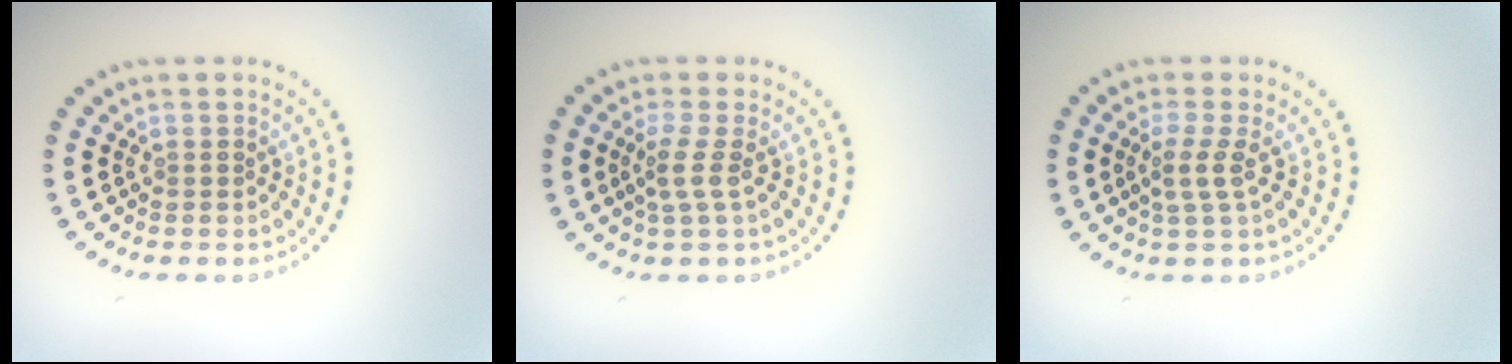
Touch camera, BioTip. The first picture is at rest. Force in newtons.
{"total": 1.9, "press": 1.4, "slide": 1.3}
{"total": 2.1, "press": 1.6, "slide": 1.4}